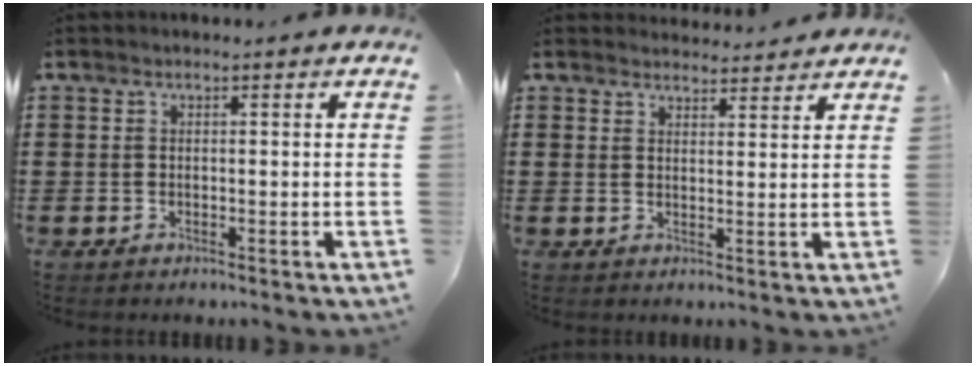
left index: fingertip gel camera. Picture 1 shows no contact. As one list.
[{"total": 2.6, "force": [2.6, 0.5, 0.0], "torque": [0.000, -0.010, 0.047]}]